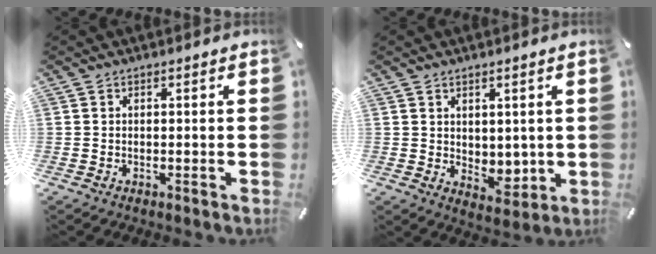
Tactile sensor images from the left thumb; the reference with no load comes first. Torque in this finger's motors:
{"motor_torque": [0.10, 0.11, 0.26, 0.07, 0.06]}